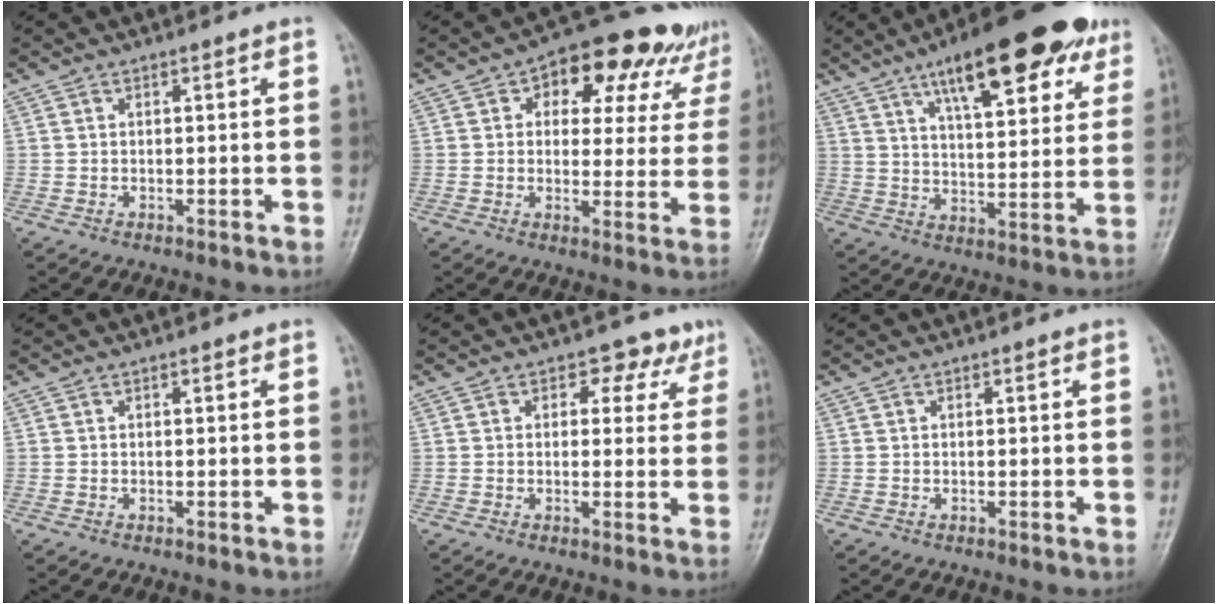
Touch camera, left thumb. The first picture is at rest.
{"total": 16.0, "force": [8.3, 9.3, 10.0], "torque": [-0.075, 0.000, 0.101]}
{"total": 21.5, "force": [12.2, 7.5, 16.0], "torque": [-0.200, -0.029, 0.180]}
{"total": 0.0}
{"total": 4.5, "force": [2.6, 3.3, 1.6], "torque": [0.016, -0.006, 0.025]}
{"total": 0.0}